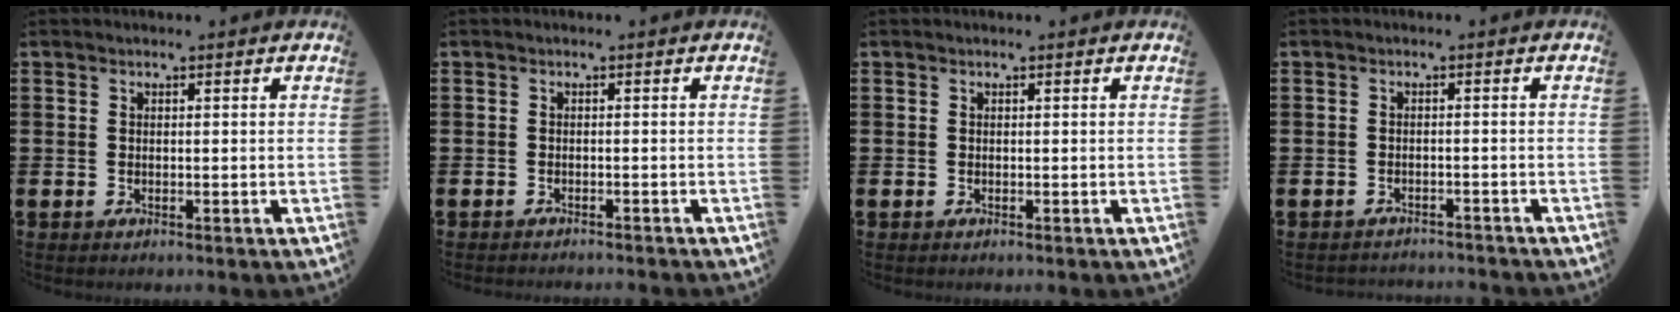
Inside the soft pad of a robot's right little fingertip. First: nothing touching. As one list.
[{"total": 0.7, "force": [-0.7, -0.1, 0.0], "torque": [0.000, -0.001, -0.014]}, {"total": 0.0}, {"total": 1.3, "force": [-1.3, 0.0, -0.1], "torque": [-0.003, 0.002, -0.028]}]